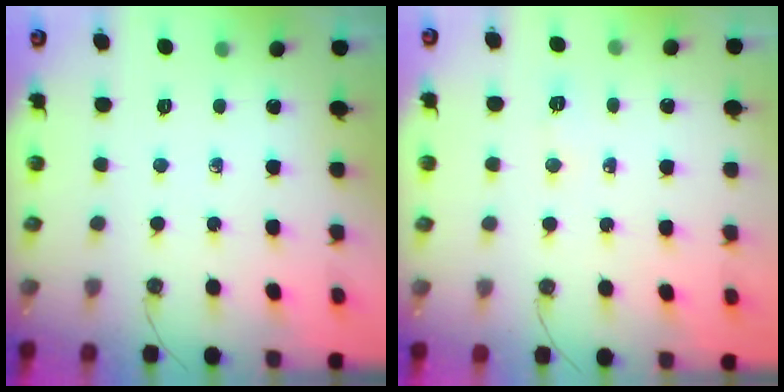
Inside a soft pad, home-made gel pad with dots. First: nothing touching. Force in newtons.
{"total": 5.7, "press": 5.4, "slide": 2.1}